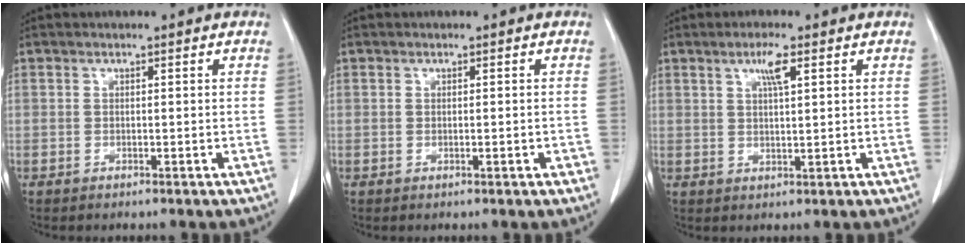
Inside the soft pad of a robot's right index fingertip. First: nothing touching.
{"total": 1.1, "force": [-0.3, 0.2, 1.1], "torque": [-0.020, -0.002, 0.000]}
{"total": 3.8, "force": [1.8, 0.3, 3.3], "torque": [-0.060, -0.001, 0.032]}